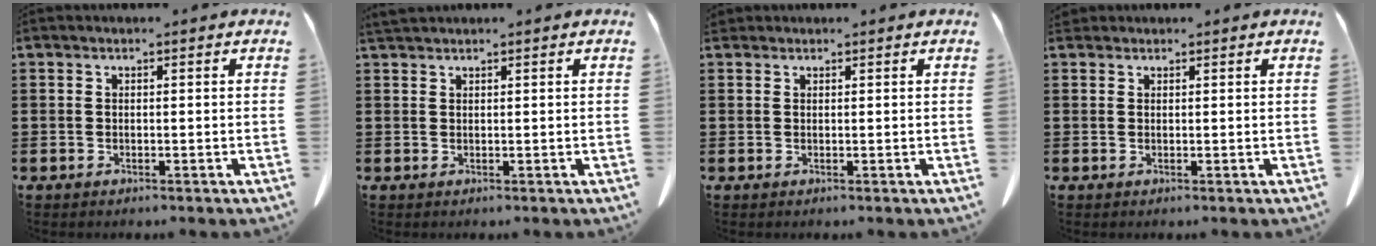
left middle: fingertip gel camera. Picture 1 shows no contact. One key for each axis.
{"total": 1.1, "fx": 1.1, "fy": 0.0, "fz": 0.3, "tx": -0.008, "ty": -0.002, "tz": 0.022}
{"total": 0.7, "fx": 0.6, "fy": 0.3, "fz": 0.1, "tx": -0.005, "ty": 0.000, "tz": 0.013}
{"total": 0.8, "fx": 0.8, "fy": 0.3, "fz": 0.2, "tx": -0.006, "ty": 0.001, "tz": 0.015}